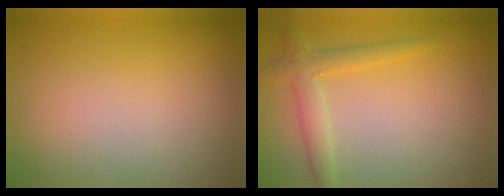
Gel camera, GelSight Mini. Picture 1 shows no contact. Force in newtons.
{"total": 2.6, "press": 2.6, "slide": 0.1}